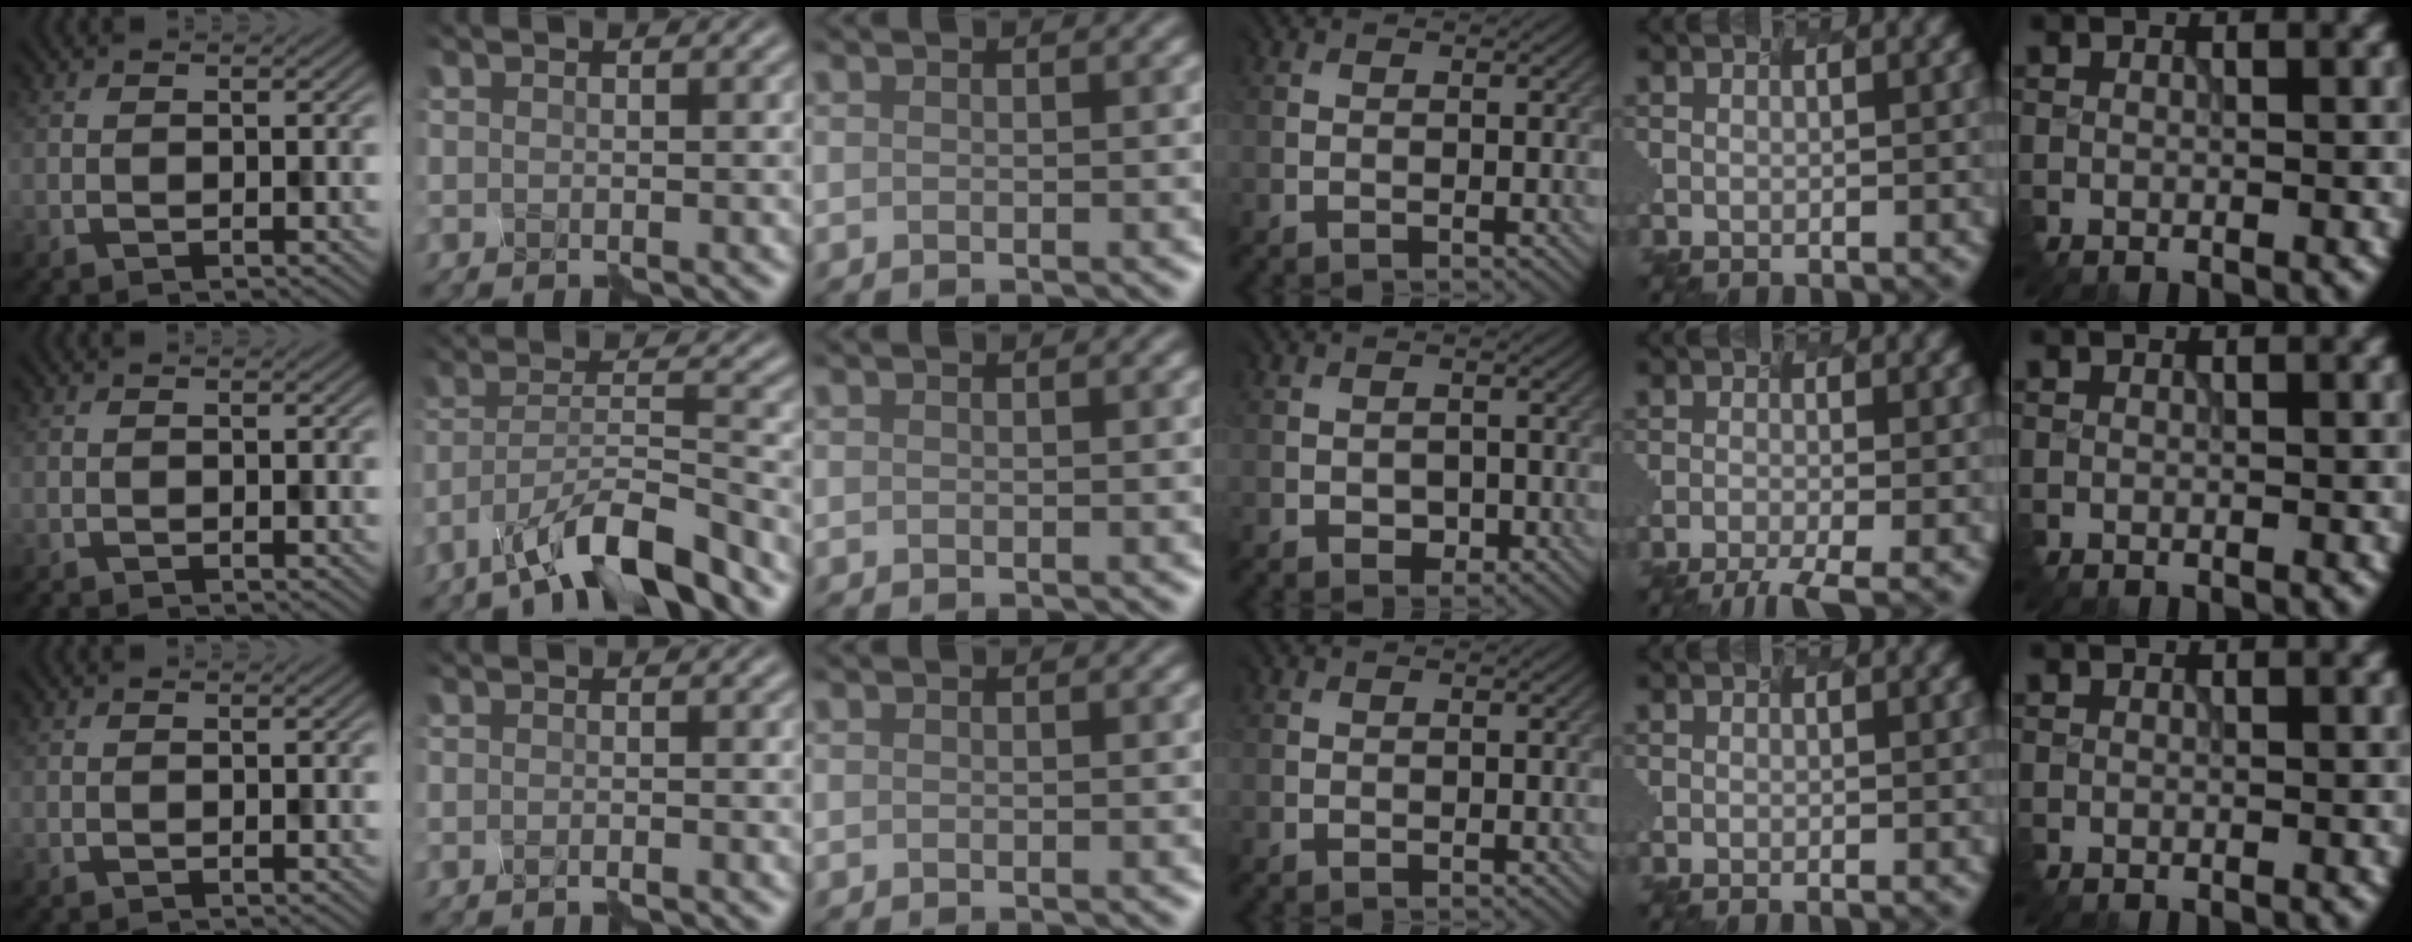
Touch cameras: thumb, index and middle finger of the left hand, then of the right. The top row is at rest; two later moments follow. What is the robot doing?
{"motion": "disassemble", "object": "puzzle pieces"}